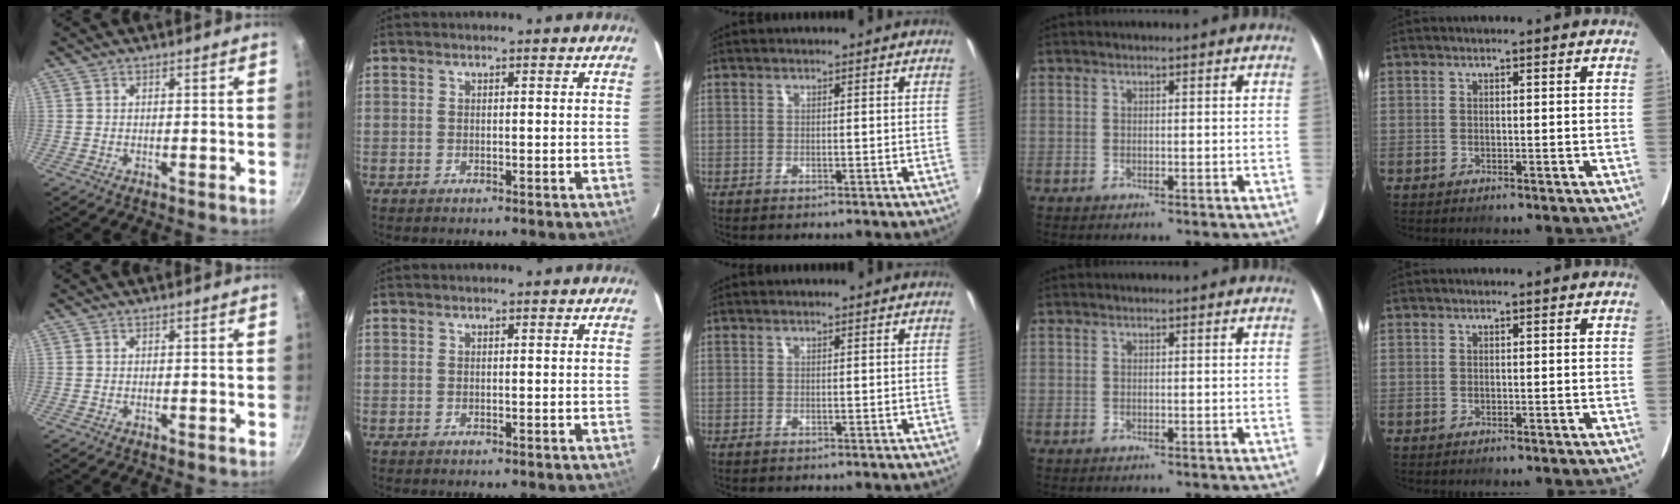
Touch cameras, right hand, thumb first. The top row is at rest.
{}